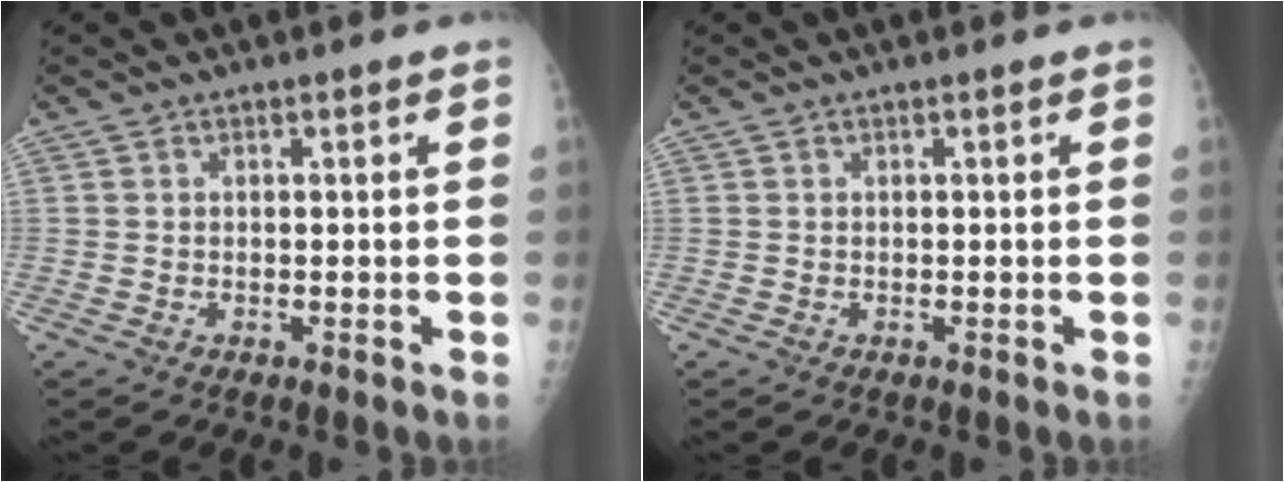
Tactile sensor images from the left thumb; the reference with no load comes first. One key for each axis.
{"total": 0.0}